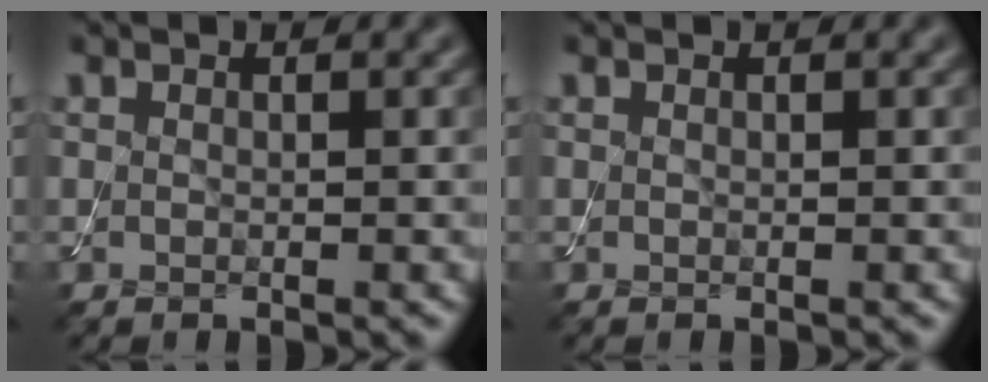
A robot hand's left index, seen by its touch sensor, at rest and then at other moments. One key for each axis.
{"total": 0.0}